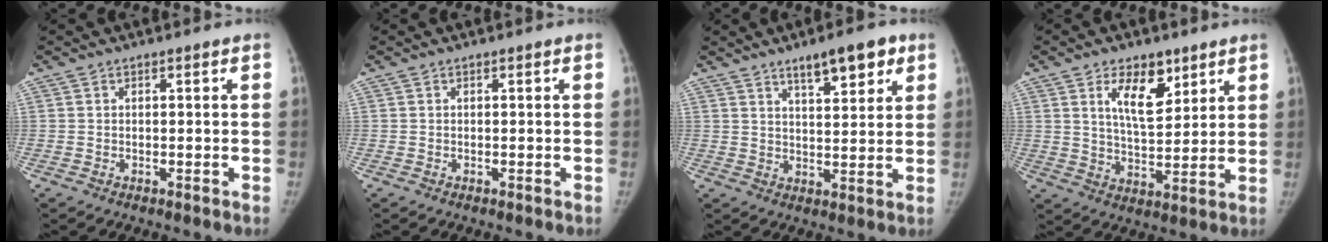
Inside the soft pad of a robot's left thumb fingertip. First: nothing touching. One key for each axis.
{"total": 0.0}
{"total": 8.7, "fx": 5.4, "fy": 2.7, "fz": 6.3, "tx": -0.075, "ty": -0.027, "tz": 0.084}
{"total": 10.0, "fx": 5.2, "fy": 5.0, "fz": 6.9, "tx": -0.086, "ty": -0.037, "tz": 0.094}